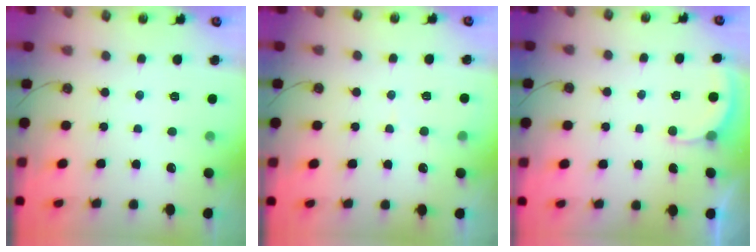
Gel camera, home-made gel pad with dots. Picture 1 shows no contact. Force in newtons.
{"total": 4.1, "press": 4.1, "slide": 0.4}
{"total": 2.6, "press": 2.6, "slide": 0.2}